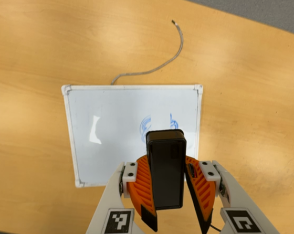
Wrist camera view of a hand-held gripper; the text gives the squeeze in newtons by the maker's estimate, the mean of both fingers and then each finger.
{"total": 8.1, "left": 9.1, "right": 7.0}